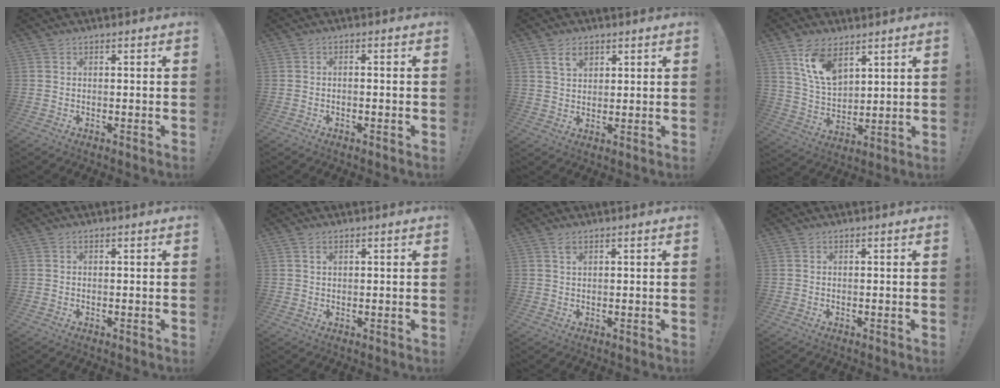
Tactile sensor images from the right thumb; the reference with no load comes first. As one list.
[{"total": 1.0, "force": [-0.8, 0.3, 0.5], "torque": [-0.014, 0.006, -0.013]}, {"total": 5.5, "force": [3.2, 3.6, 2.8], "torque": [-0.035, -0.009, 0.055]}, {"total": 12.3, "force": [7.4, 7.1, 6.7], "torque": [-0.142, -0.028, 0.145]}, {"total": 0.0}, {"total": 1.5, "force": [0.9, 0.9, 0.8], "torque": [-0.015, 0.001, 0.016]}, {"total": 1.6, "force": [1.1, 0.7, 1.0], "torque": [-0.021, 0.000, 0.019]}, {"total": 0.0}]